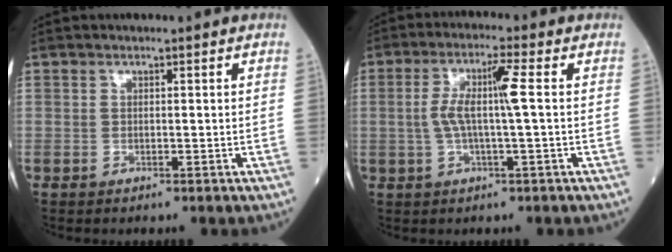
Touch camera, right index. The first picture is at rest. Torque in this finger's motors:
{"motor_torque": [1.23, 0.06, 0.49, 0.14]}